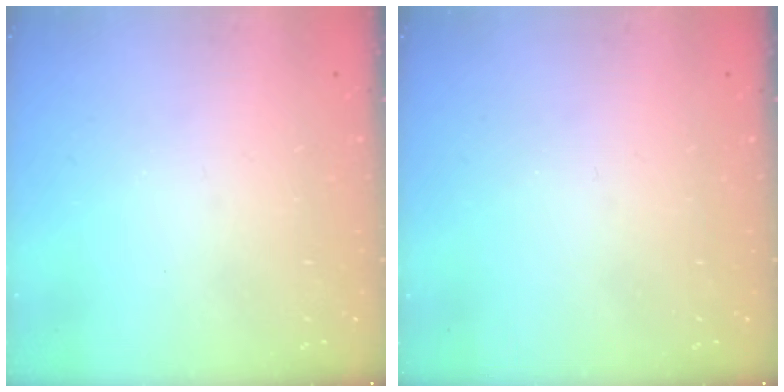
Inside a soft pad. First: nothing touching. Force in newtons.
{"total": 0.0}